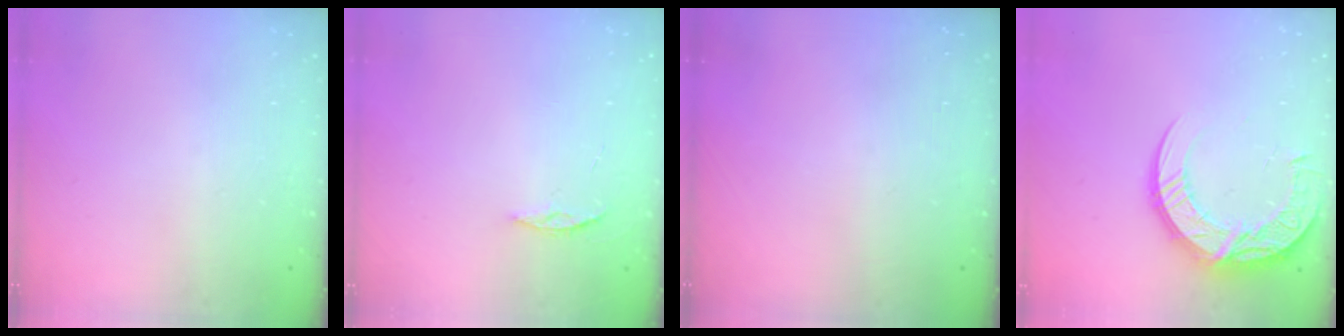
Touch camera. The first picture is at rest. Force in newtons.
{"total": 3.5, "press": 3.5, "slide": 0.4}
{"total": 0.0}
{"total": 18.4, "press": 18.4, "slide": 1.0}